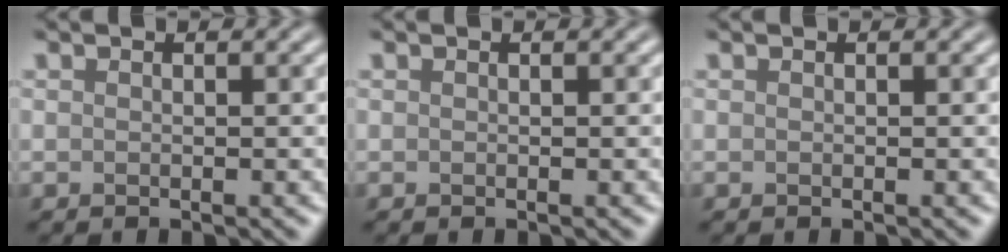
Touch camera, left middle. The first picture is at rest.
{"total": 0.0}
{"total": 0.0}